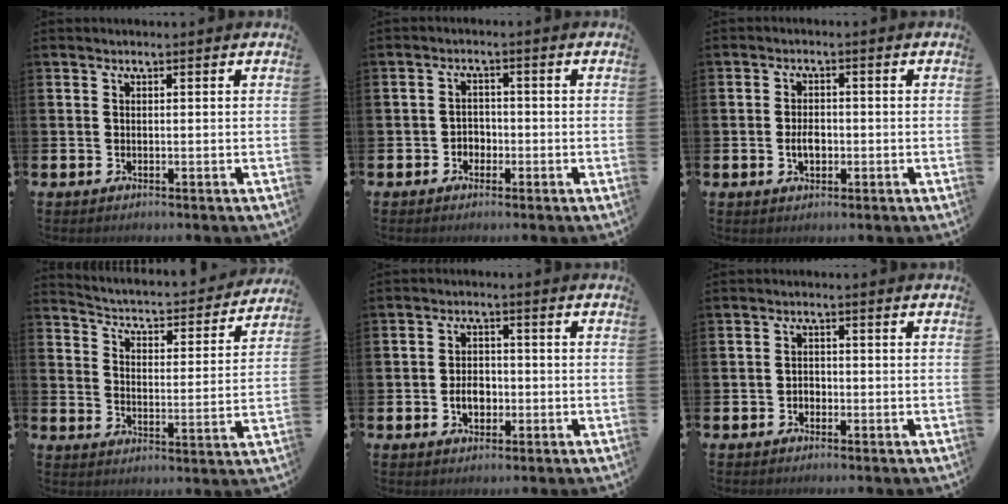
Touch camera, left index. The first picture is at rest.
{"total": 2.2, "force": [-1.2, 1.7, 0.5], "torque": [-0.009, 0.004, -0.029]}
{"total": 2.8, "force": [-0.5, 1.8, 2.0], "torque": [-0.025, -0.002, -0.013]}
{"total": 3.7, "force": [3.5, 1.0, 0.9], "torque": [-0.045, -0.035, 0.049]}
{"total": 3.4, "force": [-0.9, 2.5, 2.2], "torque": [-0.022, -0.005, -0.023]}
{"total": 1.4, "force": [-0.7, 1.1, 0.3], "torque": [-0.003, 0.001, -0.018]}